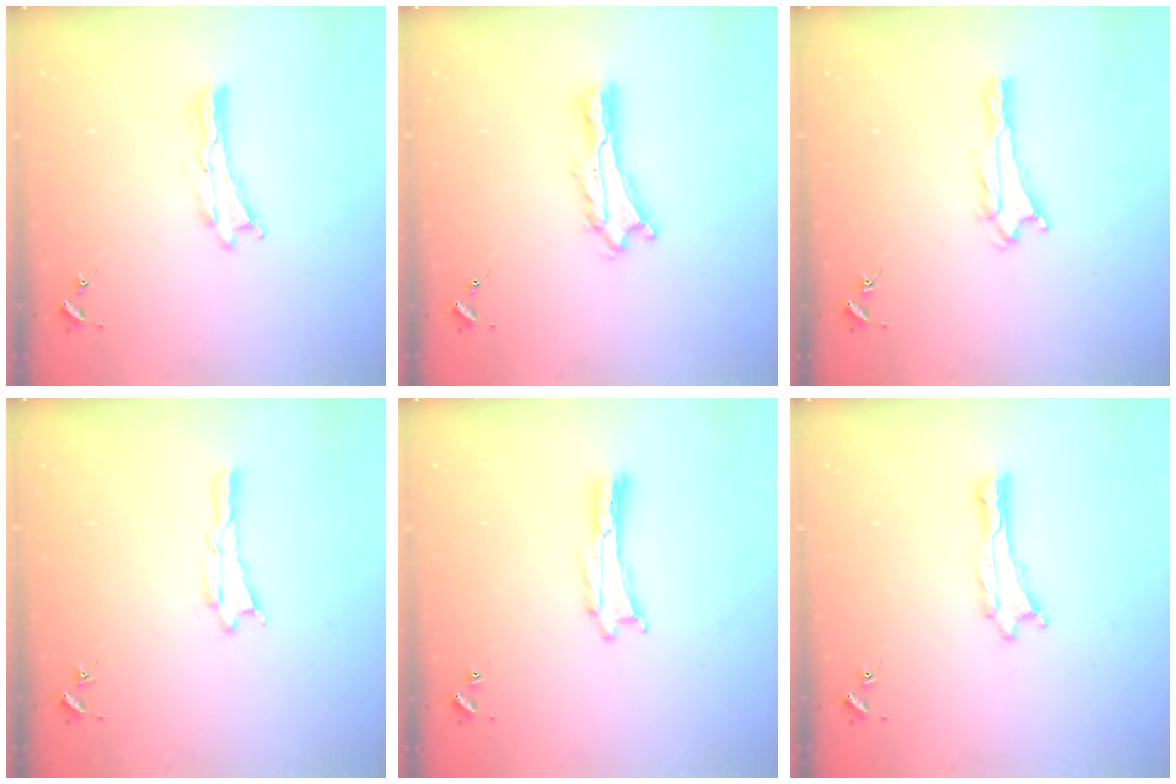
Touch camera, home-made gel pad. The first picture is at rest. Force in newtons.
{"total": 2.2, "press": 2.2, "slide": 0.3}
{"total": 0.7, "press": 0.7, "slide": 0.1}
{"total": 0.6, "press": 0.6, "slide": 0.1}
{"total": 0.7, "press": 0.7, "slide": 0.1}
{"total": 0.6, "press": 0.6, "slide": 0.1}